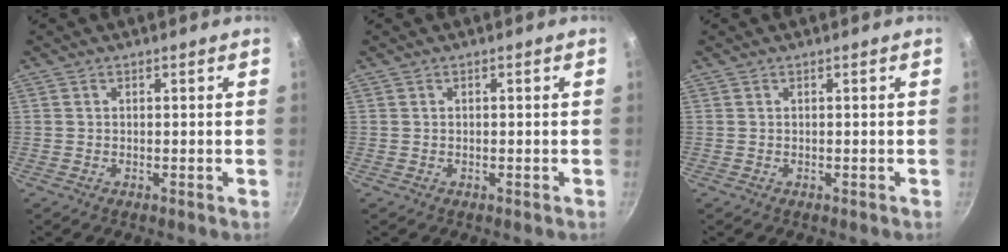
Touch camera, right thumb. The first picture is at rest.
{"total": 0.0}
{"total": 0.0}